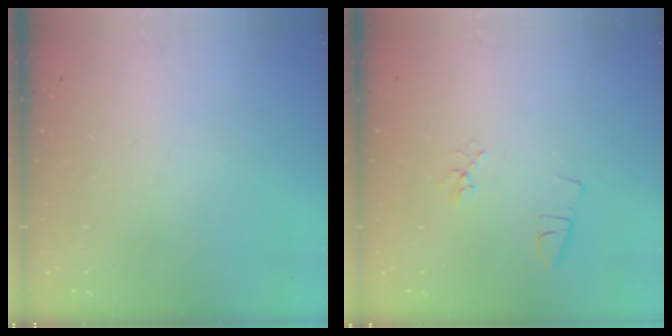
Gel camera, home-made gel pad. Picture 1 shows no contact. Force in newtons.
{"total": 3.7, "press": 3.4, "slide": 1.6}